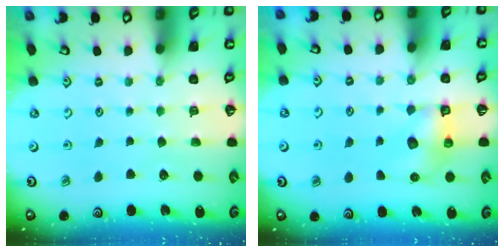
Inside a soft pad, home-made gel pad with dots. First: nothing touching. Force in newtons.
{"total": 6.6, "press": 6.6, "slide": 0.2}